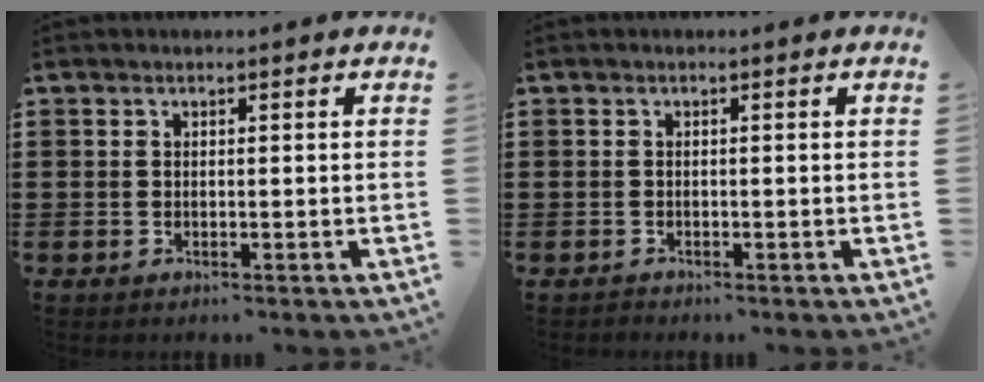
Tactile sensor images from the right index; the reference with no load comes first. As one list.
[{"total": 0.6, "force": [-0.5, 0.3, -0.1], "torque": [0.003, 0.005, -0.013]}]